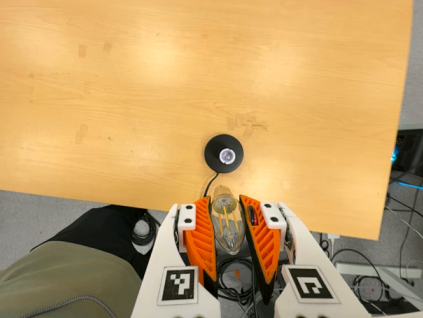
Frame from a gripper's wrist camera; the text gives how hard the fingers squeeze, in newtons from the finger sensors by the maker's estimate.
{"total": 21.7, "left": 24.3, "right": 19.2}